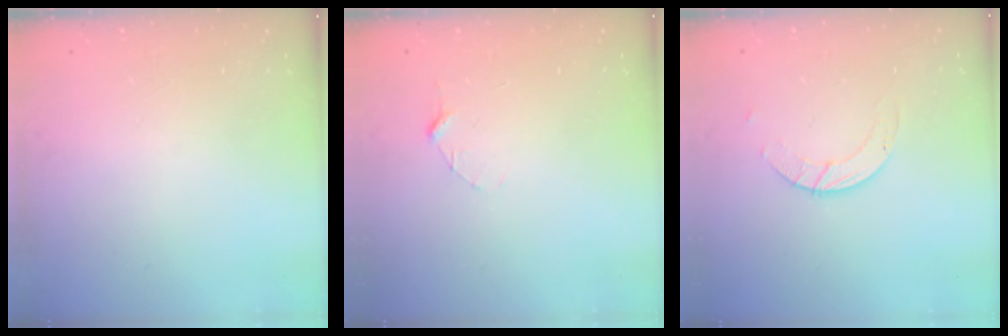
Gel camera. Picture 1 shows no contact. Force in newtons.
{"total": 2.9, "press": 2.9, "slide": 0.3}
{"total": 2.8, "press": 2.8, "slide": 0.3}